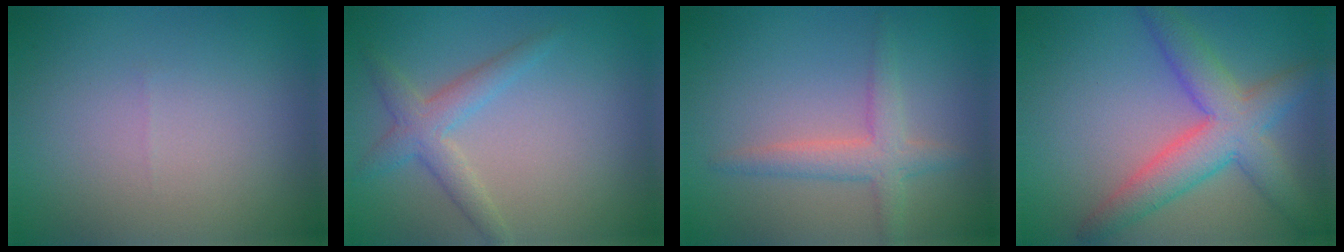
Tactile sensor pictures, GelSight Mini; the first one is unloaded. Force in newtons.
{"total": 2.8, "press": 2.8, "slide": 0.1}
{"total": 2.9, "press": 2.9, "slide": 0.2}
{"total": 6.0, "press": 6.0, "slide": 0.2}